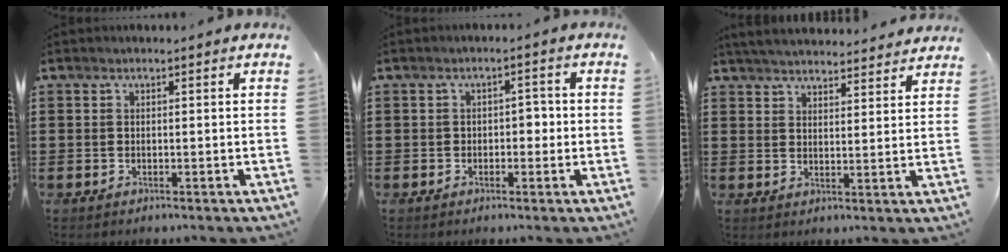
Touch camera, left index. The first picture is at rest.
{"total": 2.3, "force": [-0.4, 1.4, 1.8], "torque": [-0.038, 0.006, -0.012]}
{"total": 4.5, "force": [4.5, 0.1, 0.8], "torque": [-0.029, -0.020, 0.080]}